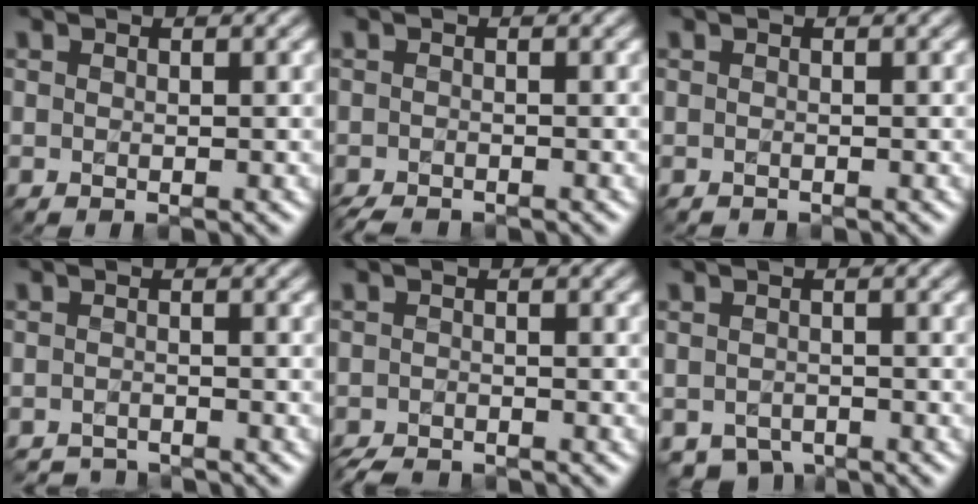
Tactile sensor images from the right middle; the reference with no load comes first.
{"total": 2.1, "force": [-1.9, 0.3, 0.8], "torque": [-0.015, -0.011, -0.036]}
{"total": 0.0}
{"total": 2.2, "force": [-2.1, 0.0, -0.4], "torque": [0.012, -0.006, -0.036]}
{"total": 2.8, "force": [-2.8, 0.3, 0.6], "torque": [-0.011, -0.014, -0.051]}
{"total": 2.8, "force": [-2.1, 1.7, 0.9], "torque": [-0.011, -0.013, -0.035]}